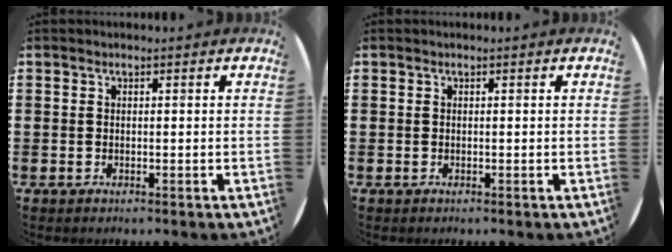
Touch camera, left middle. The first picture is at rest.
{"total": 0.0}